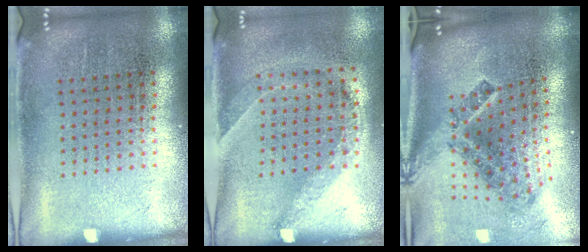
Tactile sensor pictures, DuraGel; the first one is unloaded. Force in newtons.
{"total": 1.4, "press": 1.0, "slide": 1.0}
{"total": 2.5, "press": 1.5, "slide": 2.0}